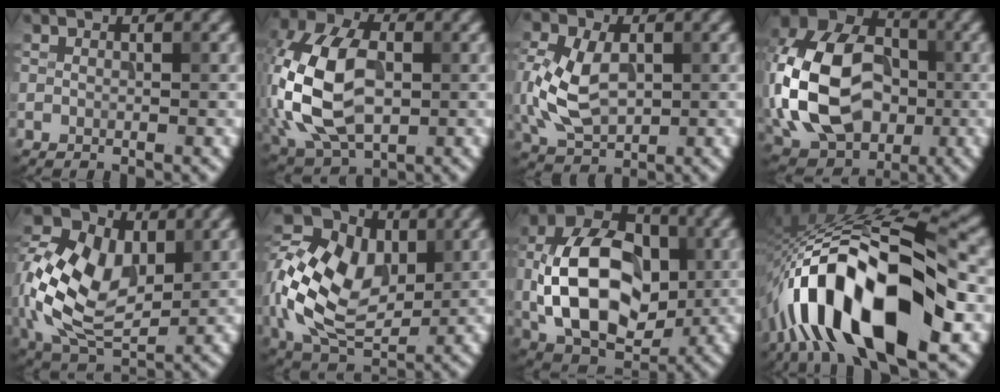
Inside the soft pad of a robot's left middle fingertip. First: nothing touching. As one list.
[{"total": 12.0, "force": [-0.7, 7.9, 9.0], "torque": [-0.203, 0.011, -0.025]}, {"total": 7.0, "force": [-0.1, 4.8, 5.1], "torque": [-0.122, 0.001, 0.000]}, {"total": 15.2, "force": [-1.3, 11.1, 10.3], "torque": [-0.225, 0.016, -0.039]}, {"total": 11.1, "force": [1.4, 7.5, 8.1], "torque": [-0.176, 0.014, 0.020]}, {"total": 13.7, "force": [1.5, 9.7, 9.6], "torque": [-0.197, 0.030, 0.034]}, {"total": 13.7, "force": [-0.8, 9.2, 10.2], "torque": [-0.192, 0.010, -0.020]}, {"total": 16.1, "force": [-5.6, 6.4, 13.6], "torque": [-0.227, 0.024, -0.091]}]